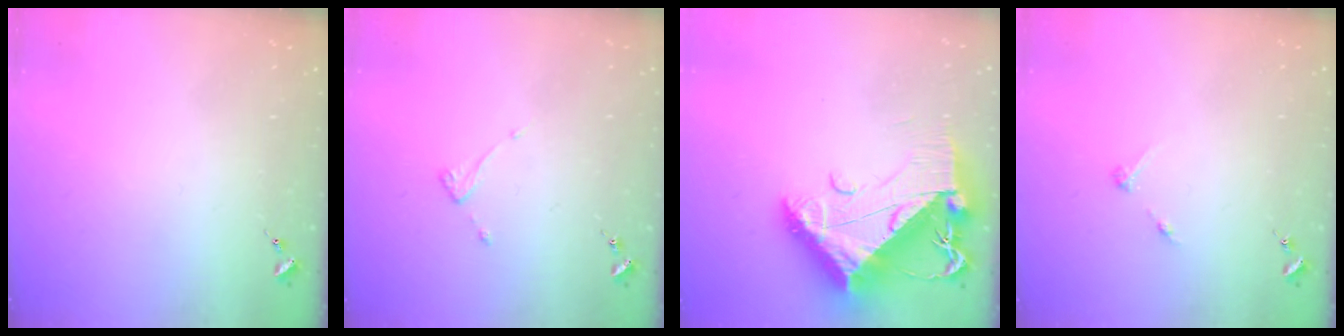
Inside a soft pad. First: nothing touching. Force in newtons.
{"total": 3.5, "press": 3.5, "slide": 0.3}
{"total": 16.5, "press": 16.4, "slide": 1.8}
{"total": 2.8, "press": 2.8, "slide": 0.3}